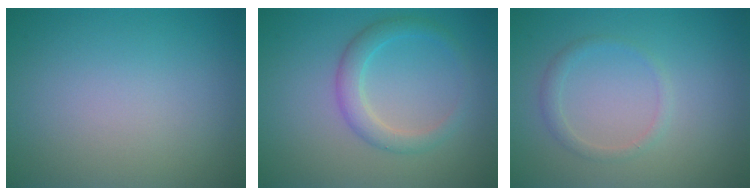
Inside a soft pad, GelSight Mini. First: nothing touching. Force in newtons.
{"total": 2.6, "press": 2.6, "slide": 0.1}
{"total": 1.3, "press": 1.3, "slide": 0.0}